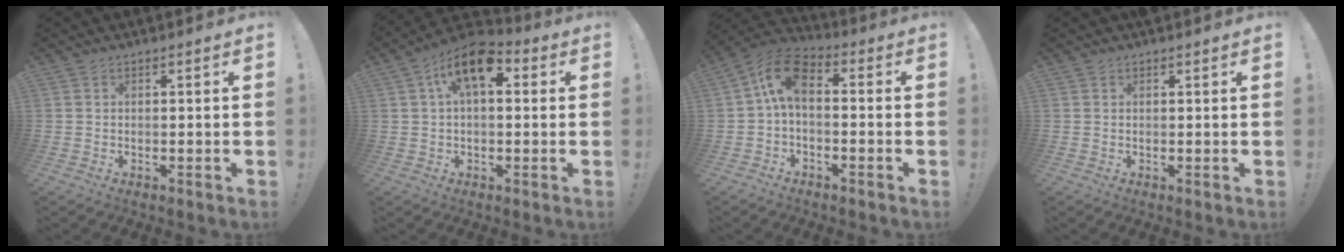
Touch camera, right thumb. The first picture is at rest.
{"total": 11.8, "force": [4.2, 5.9, 9.4], "torque": [-0.142, -0.008, 0.076]}
{"total": 9.3, "force": [0.7, 5.5, 7.5], "torque": [-0.140, 0.012, 0.017]}
{"total": 0.7, "force": [0.6, 0.3, 0.1], "torque": [0.015, -0.008, 0.009]}